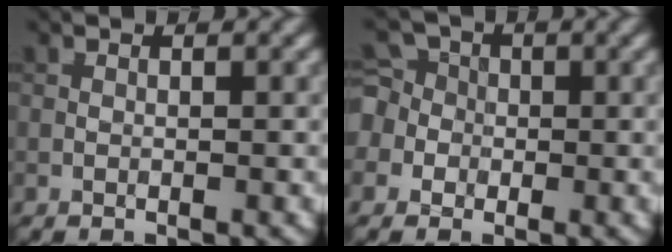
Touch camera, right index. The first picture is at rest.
{"total": 6.5, "force": [0.3, 6.0, 2.4], "torque": [-0.046, 0.037, -0.041]}